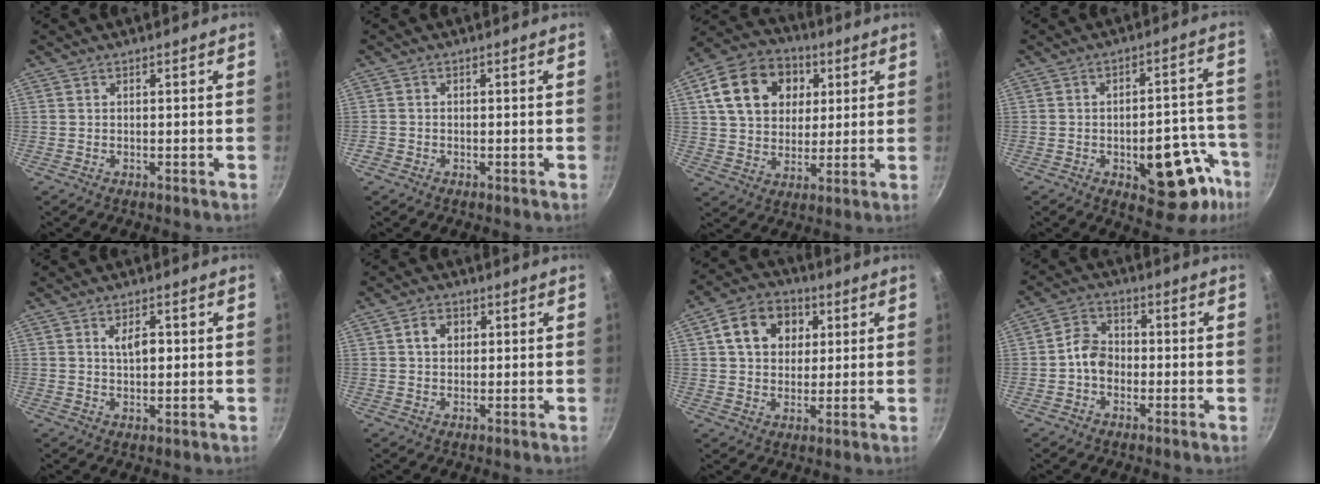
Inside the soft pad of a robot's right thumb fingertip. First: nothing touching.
{"total": 1.2, "force": [-0.8, 0.9, 0.3], "torque": [-0.013, 0.004, -0.016]}
{"total": 17.1, "force": [5.2, 13.1, 9.6], "torque": [-0.145, 0.009, 0.080]}
{"total": 17.1, "force": [-7.0, 8.4, 13.1], "torque": [-0.090, 0.042, -0.087]}
{"total": 4.6, "force": [0.8, 2.4, 3.9], "torque": [-0.053, -0.002, 0.012]}
{"total": 3.7, "force": [0.9, 3.0, 2.1], "torque": [-0.019, 0.005, 0.012]}
{"total": 11.4, "force": [3.5, 8.9, 6.3], "torque": [-0.079, 0.008, 0.047]}
{"total": 5.7, "force": [-1.2, 4.5, 3.3], "torque": [-0.031, 0.023, -0.032]}